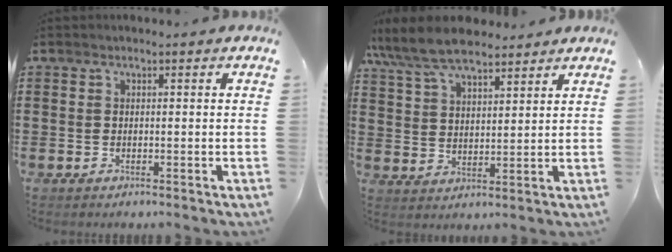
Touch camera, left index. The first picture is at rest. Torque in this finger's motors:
{"motor_torque": [1.56, -0.58, 1.05, 0.21]}